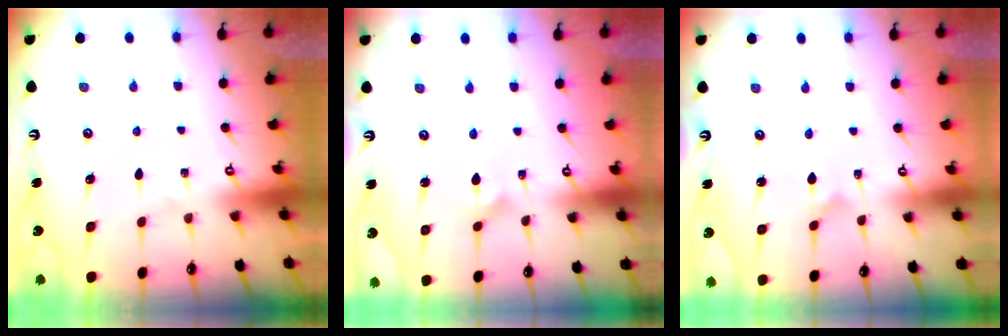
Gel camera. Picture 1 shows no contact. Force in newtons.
{"total": 2.6, "press": 2.6, "slide": 0.3}
{"total": 1.0, "press": 1.0, "slide": 0.0}